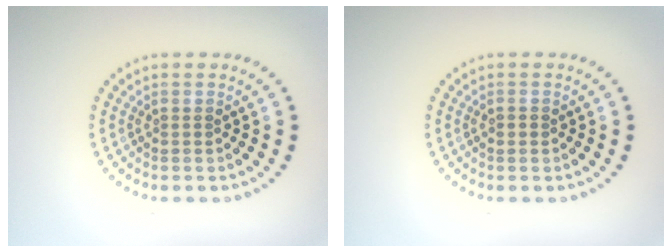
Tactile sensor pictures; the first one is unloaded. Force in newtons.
{"total": 0.9, "press": 0.9, "slide": 0.1}